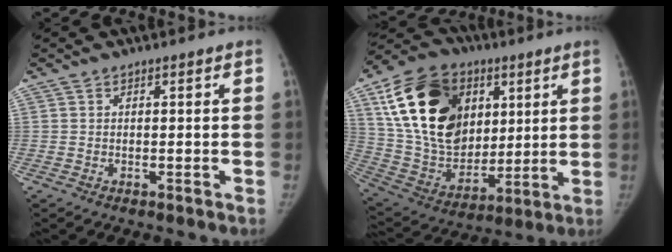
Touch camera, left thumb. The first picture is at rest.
{"total": 26.5, "force": [8.6, 18.6, 16.7], "torque": [-0.290, -0.011, 0.158]}